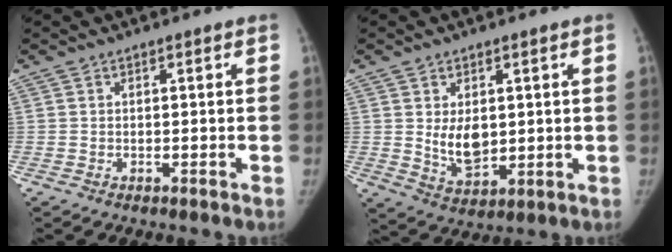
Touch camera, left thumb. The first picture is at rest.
{"total": 7.2, "force": [1.0, 4.6, 5.5], "torque": [-0.069, -0.019, 0.031]}